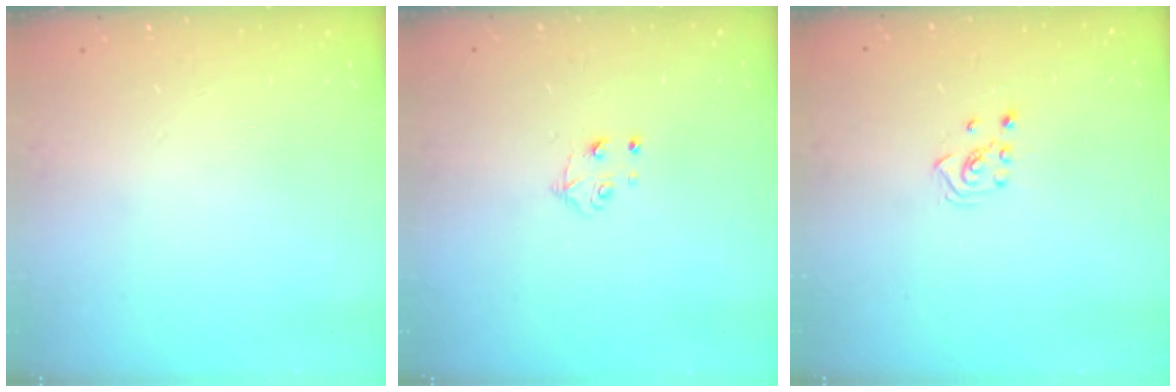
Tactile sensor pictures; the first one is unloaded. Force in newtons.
{"total": 4.3, "press": 4.3, "slide": 0.5}
{"total": 2.3, "press": 2.2, "slide": 0.8}